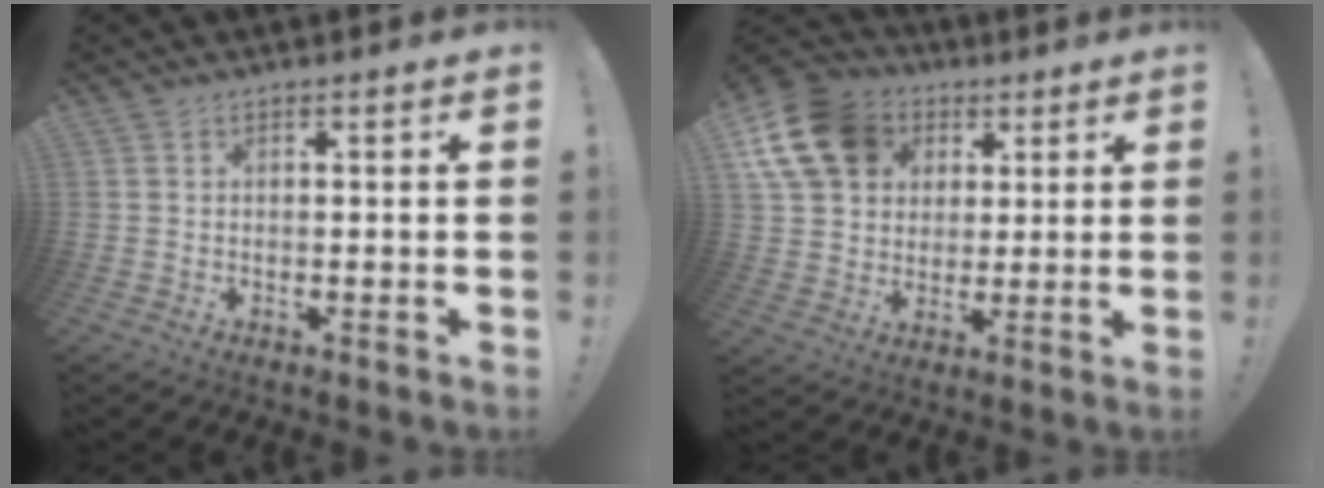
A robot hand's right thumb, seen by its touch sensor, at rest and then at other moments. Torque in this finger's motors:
{"motor_torque": [1.83, 1.85, 1.26, 0.51, 0.38]}